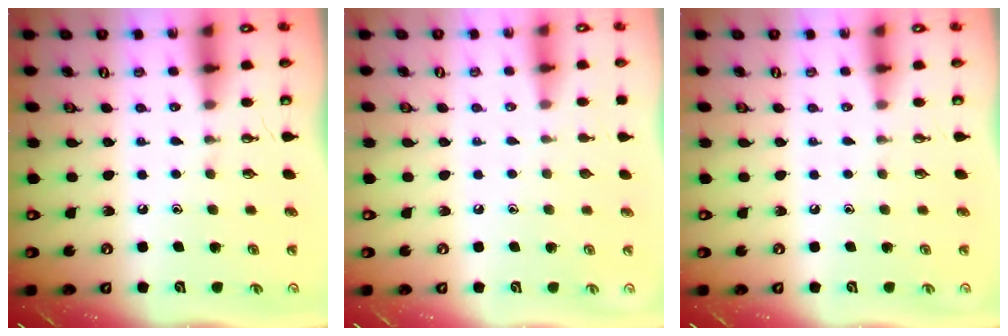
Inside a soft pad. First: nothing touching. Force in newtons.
{"total": 0.5, "press": 0.5, "slide": 0.1}
{"total": 0.0}